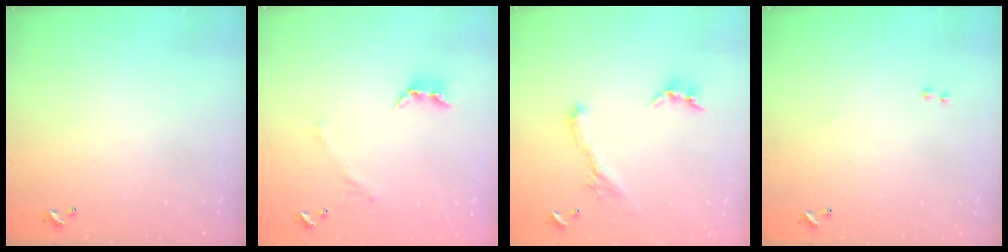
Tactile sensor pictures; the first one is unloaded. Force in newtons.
{"total": 2.3, "press": 2.0, "slide": 1.0}
{"total": 0.8, "press": 0.8, "slide": 0.2}
{"total": 2.3, "press": 2.2, "slide": 0.8}